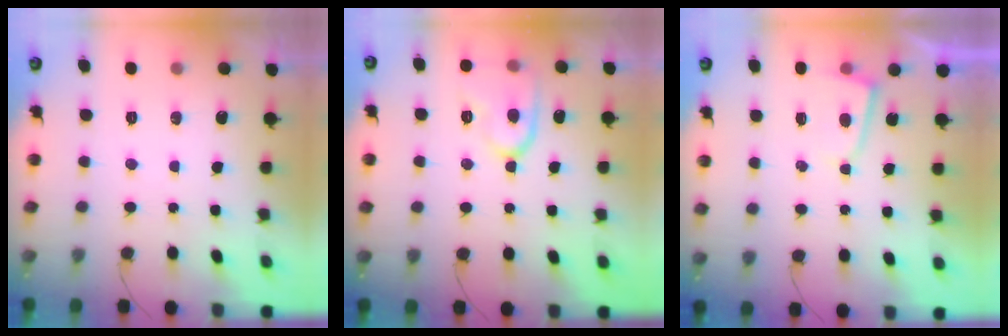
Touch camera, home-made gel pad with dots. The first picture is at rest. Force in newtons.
{"total": 12.5, "press": 12.4, "slide": 1.0}
{"total": 2.2, "press": 2.2, "slide": 0.3}